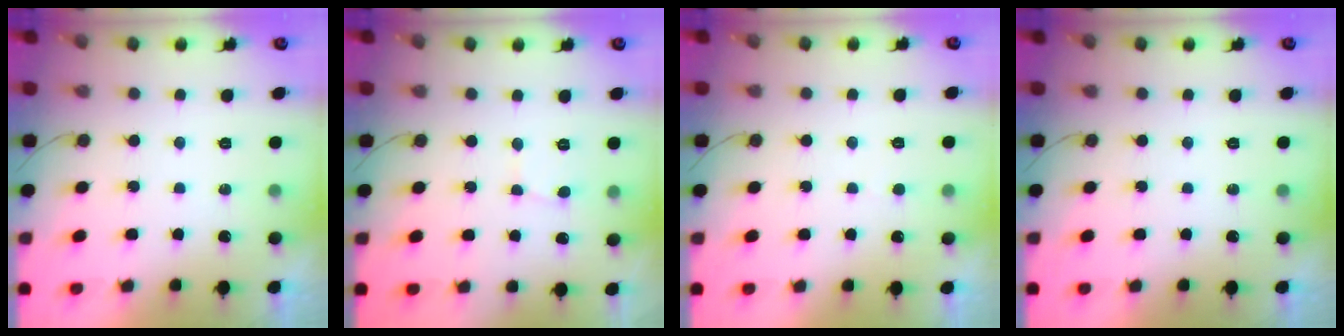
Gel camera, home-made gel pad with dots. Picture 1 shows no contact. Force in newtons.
{"total": 2.2, "press": 2.2, "slide": 0.2}
{"total": 1.7, "press": 1.7, "slide": 0.1}
{"total": 0.0}